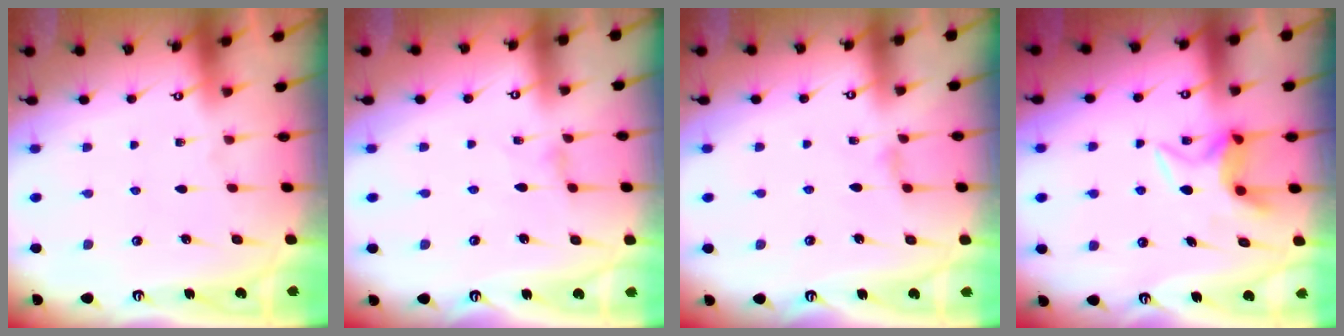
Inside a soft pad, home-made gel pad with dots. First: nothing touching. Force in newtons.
{"total": 0.9, "press": 0.9, "slide": 0.3}
{"total": 2.1, "press": 2.1, "slide": 0.5}
{"total": 6.8, "press": 6.8, "slide": 0.2}